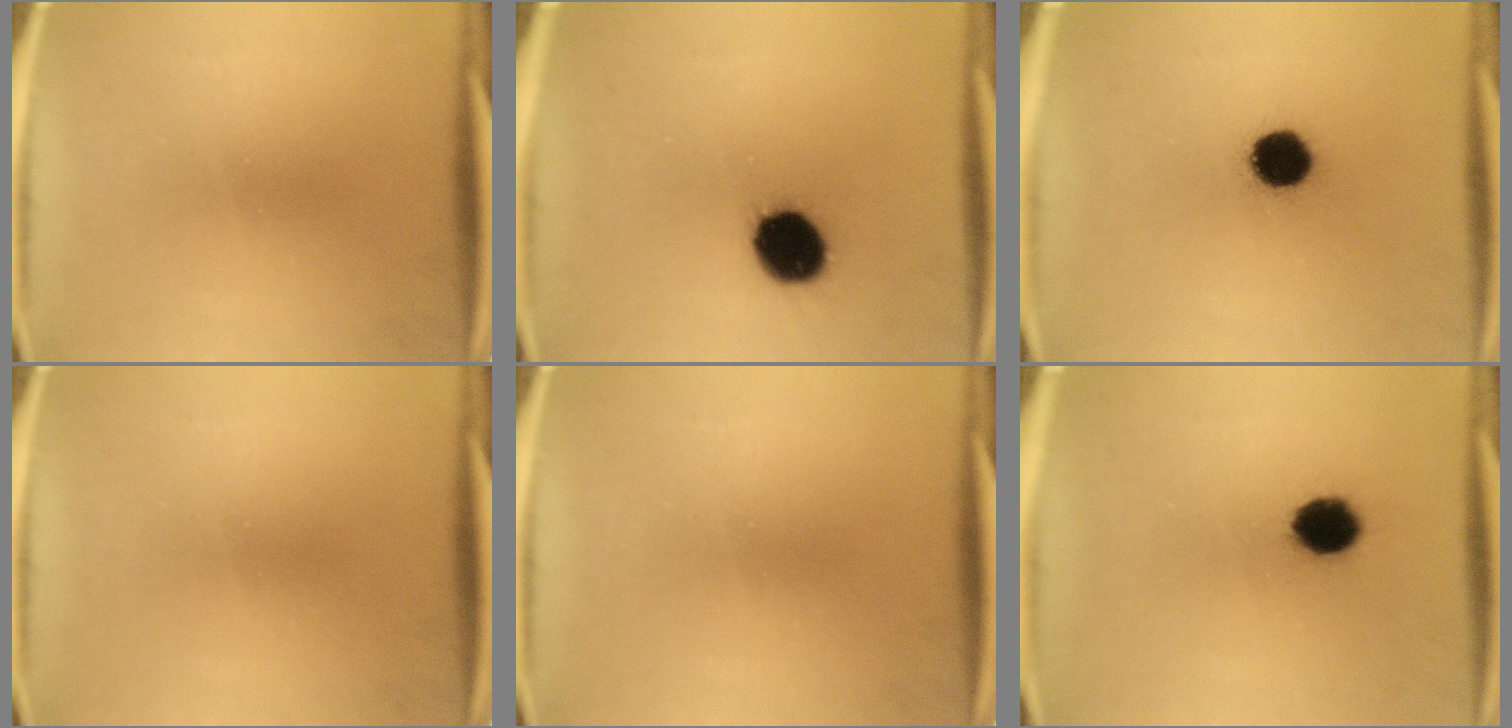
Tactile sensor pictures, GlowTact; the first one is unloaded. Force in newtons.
{"total": 13.0}
{"total": 9.4}
{"total": 0.0}
{"total": 0.0}
{"total": 7.5}